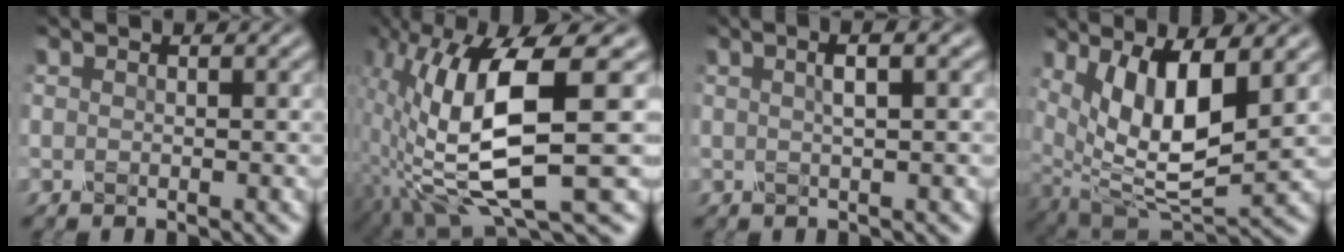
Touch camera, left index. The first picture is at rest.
{"total": 10.6, "force": [-1.0, 3.0, 10.1], "torque": [-0.202, -0.006, -0.009]}
{"total": 2.5, "force": [0.7, 0.6, 2.4], "torque": [-0.027, 0.007, 0.009]}
{"total": 9.7, "force": [2.7, 3.6, 8.6], "torque": [-0.164, -0.011, 0.058]}